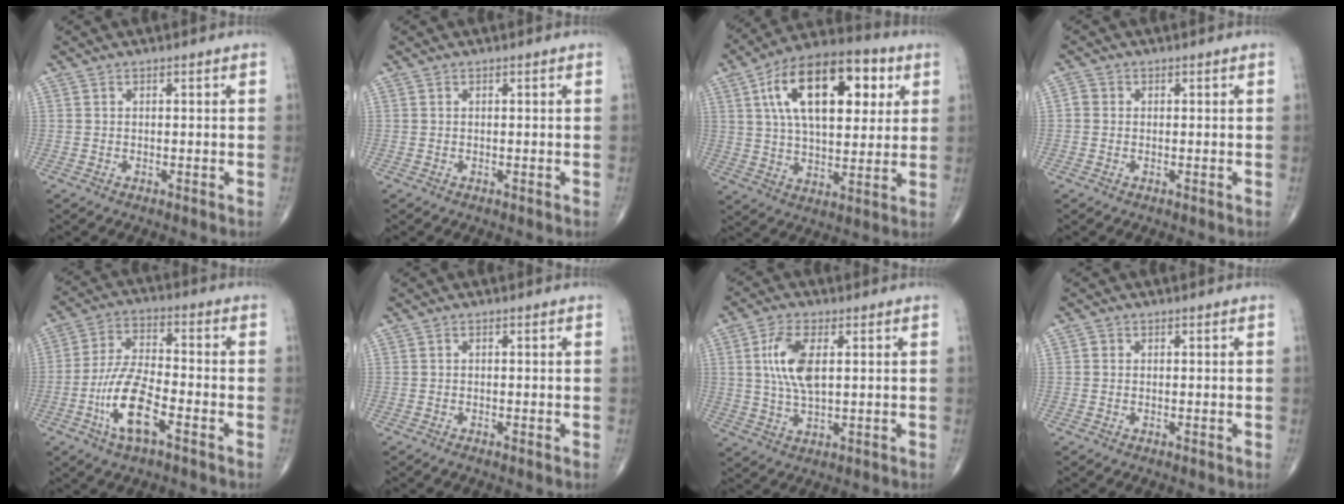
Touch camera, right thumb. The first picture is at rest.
{"total": 0.0}
{"total": 22.1, "force": [7.2, 11.1, 17.7], "torque": [-0.263, 0.001, 0.110]}
{"total": 1.5, "force": [-0.1, 1.4, 0.7], "torque": [-0.007, 0.003, -0.007]}
{"total": 11.7, "force": [-4.8, 4.1, 9.9], "torque": [-0.201, 0.027, -0.091]}
{"total": 0.6, "force": [-0.4, 0.1, 0.5], "torque": [-0.013, -0.002, -0.009]}
{"total": 8.7, "force": [1.9, 3.8, 7.6], "torque": [-0.158, -0.004, 0.037]}
{"total": 0.6, "force": [0.0, 0.6, 0.2], "torque": [-0.001, 0.001, -0.003]}